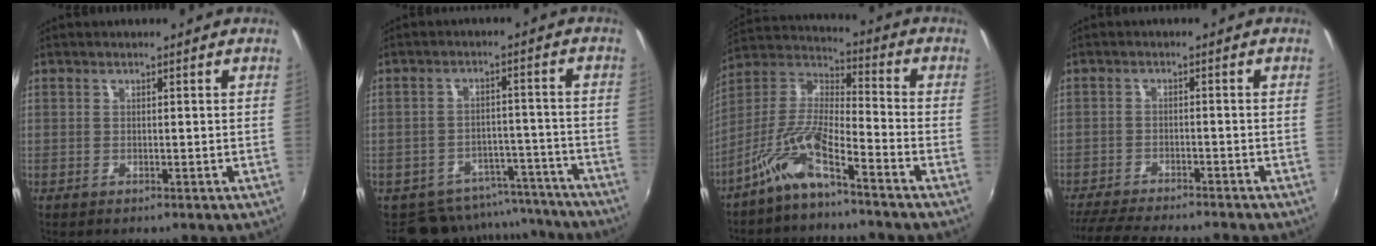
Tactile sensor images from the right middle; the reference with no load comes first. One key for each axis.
{"total": 13.2, "fx": -11.8, "fy": 5.5, "fz": 2.2, "tx": -0.039, "ty": 0.038, "tz": -0.148}
{"total": 9.4, "fx": -6.4, "fy": 1.4, "fz": 6.7, "tx": -0.142, "ty": 0.013, "tz": -0.129}
{"total": 11.4, "fx": -10.3, "fy": 1.2, "fz": 4.6, "tx": -0.112, "ty": -0.021, "tz": -0.168}